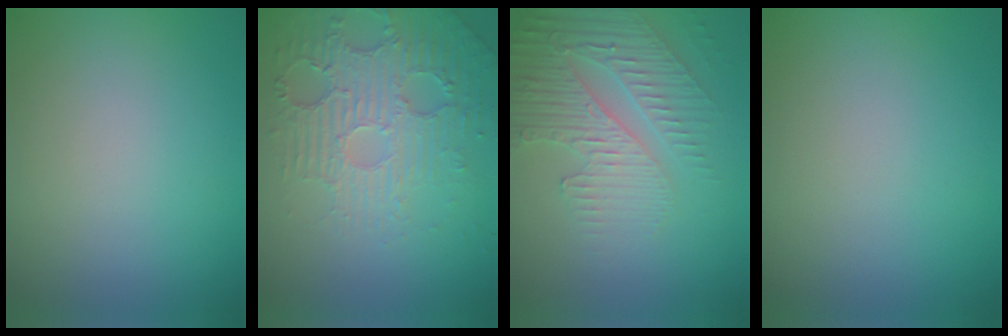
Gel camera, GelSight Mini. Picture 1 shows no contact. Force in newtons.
{"total": 6.1, "press": 3.8, "slide": 4.8}
{"total": 3.9, "press": 3.7, "slide": 1.2}
{"total": 0.0}